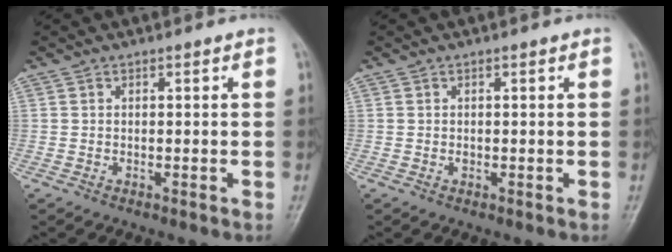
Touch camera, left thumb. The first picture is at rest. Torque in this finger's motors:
{"motor_torque": [0.02, 0.05, 0.28, 0.08, 0.00]}